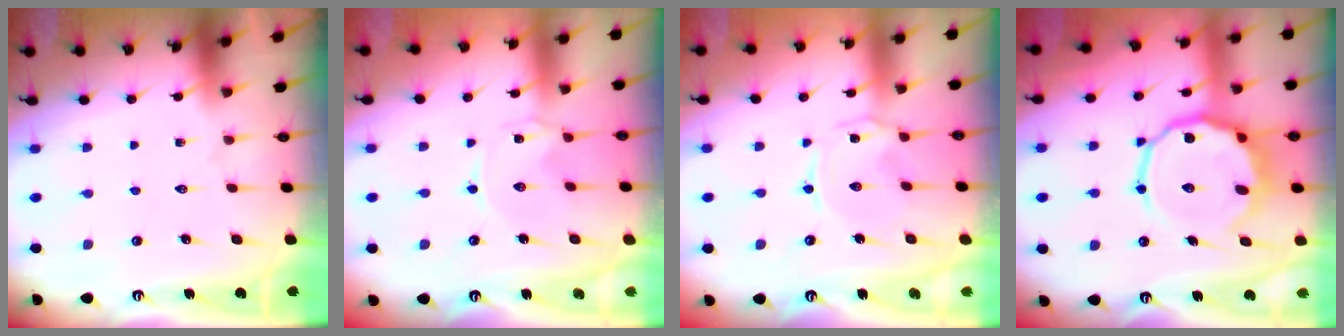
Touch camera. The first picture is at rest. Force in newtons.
{"total": 0.0}
{"total": 0.7, "press": 0.6, "slide": 0.2}
{"total": 14.2, "press": 14.0, "slide": 2.5}